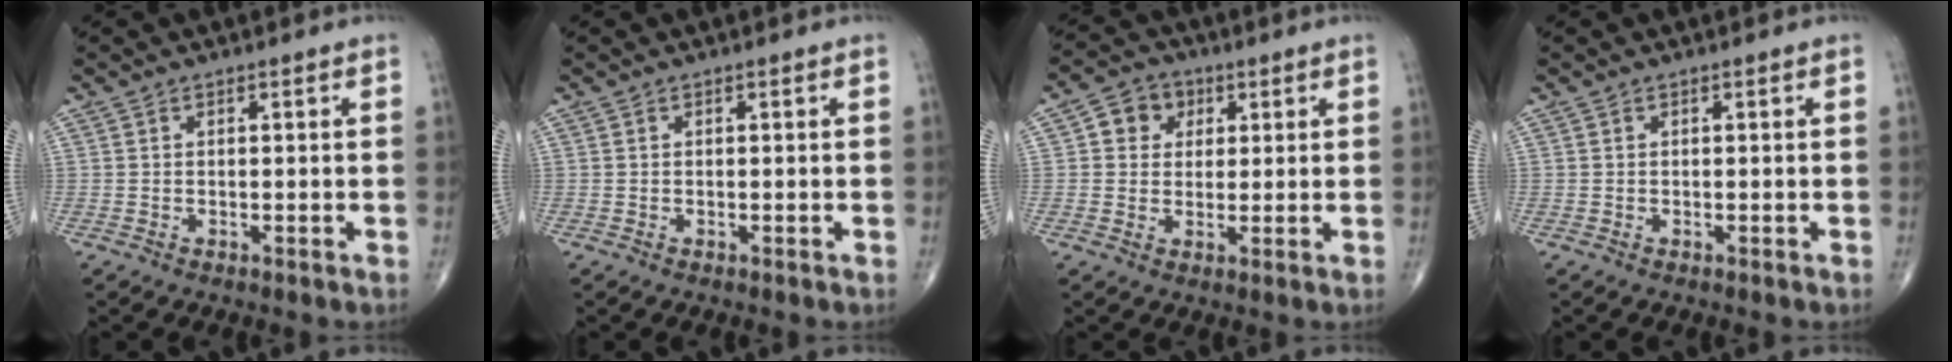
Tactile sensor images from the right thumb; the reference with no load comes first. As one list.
[{"total": 0.0}, {"total": 6.0, "force": [1.8, 5.2, 2.4], "torque": [-0.006, 0.003, 0.024]}, {"total": 0.0}]